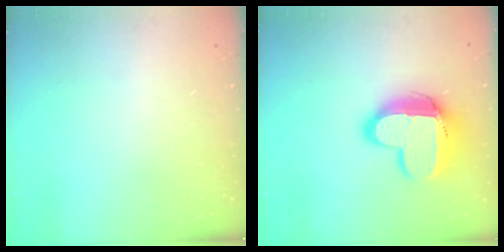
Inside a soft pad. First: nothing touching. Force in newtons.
{"total": 15.3, "press": 15.2, "slide": 1.2}